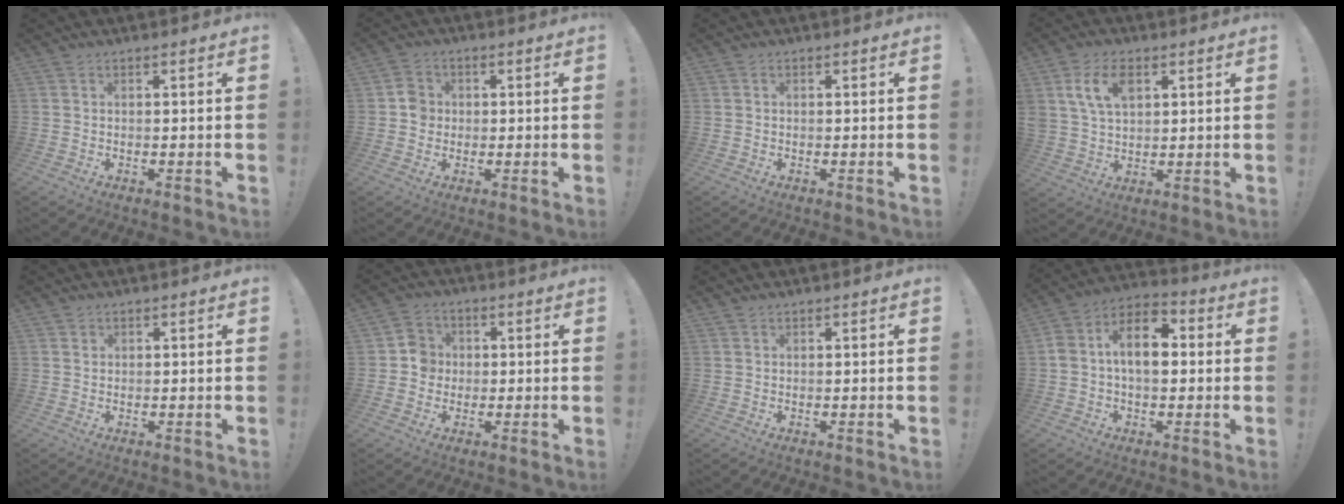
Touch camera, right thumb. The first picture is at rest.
{"total": 5.0, "force": [-0.2, 4.6, 2.0], "torque": [-0.019, 0.010, -0.003]}
{"total": 0.0}
{"total": 9.9, "force": [4.2, 6.3, 6.4], "torque": [-0.121, 0.002, 0.079]}
{"total": 0.9, "force": [0.5, 0.7, 0.0], "torque": [0.005, -0.001, 0.008]}
{"total": 6.0, "force": [-0.5, 5.7, 1.8], "torque": [-0.020, 0.012, -0.009]}
{"total": 0.6, "force": [0.6, 0.1, 0.1], "torque": [0.002, -0.004, 0.011]}
{"total": 12.0, "force": [1.3, 7.5, 9.2], "torque": [-0.157, 0.015, 0.024]}